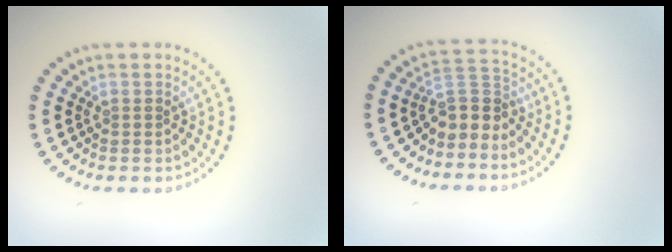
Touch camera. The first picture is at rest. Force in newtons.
{"total": 3.1, "press": 2.4, "slide": 2.0}